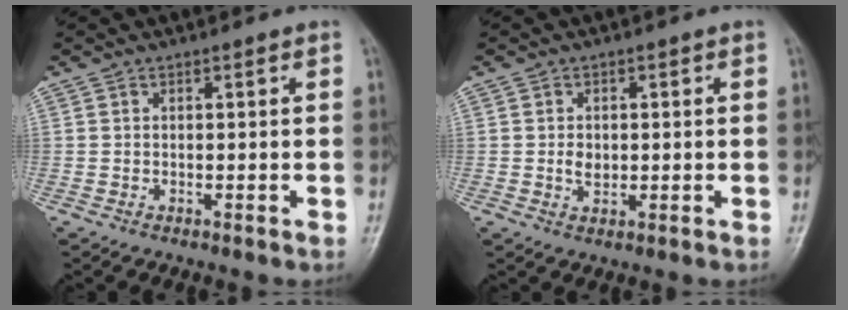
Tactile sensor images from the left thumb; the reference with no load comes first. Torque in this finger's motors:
{"motor_torque": [0.00, 0.00, 0.14, -0.10, 0.00]}